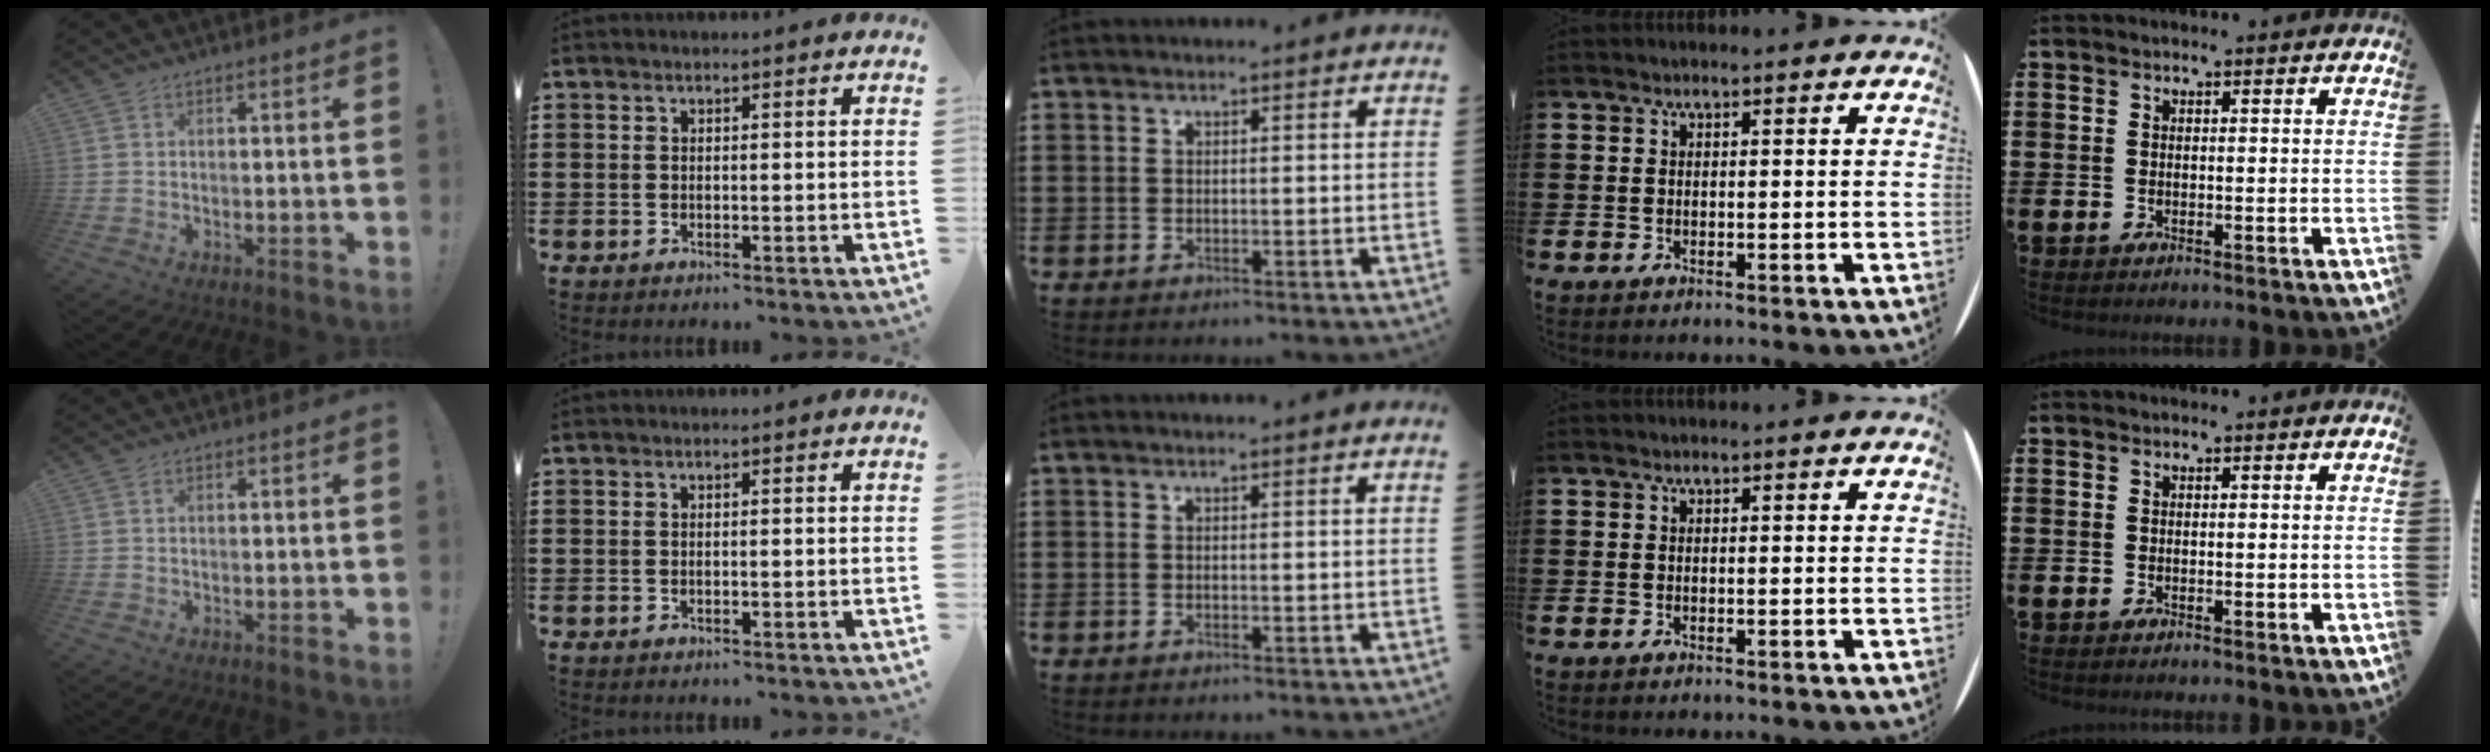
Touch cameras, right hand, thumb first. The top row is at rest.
{}